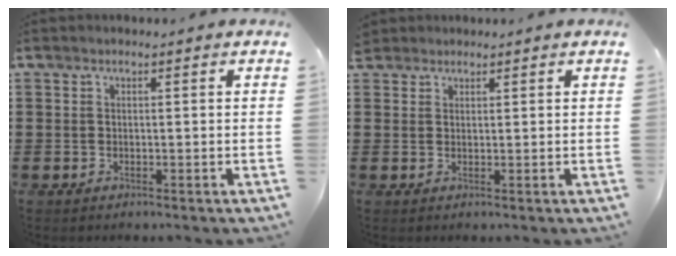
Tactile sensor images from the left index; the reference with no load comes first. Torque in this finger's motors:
{"motor_torque": [0.32, -0.63, -0.06, 0.00]}